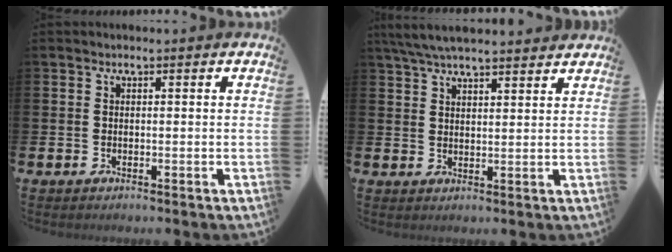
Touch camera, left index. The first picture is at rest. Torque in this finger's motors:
{"motor_torque": [1.09, -1.05, 0.47, 0.21]}